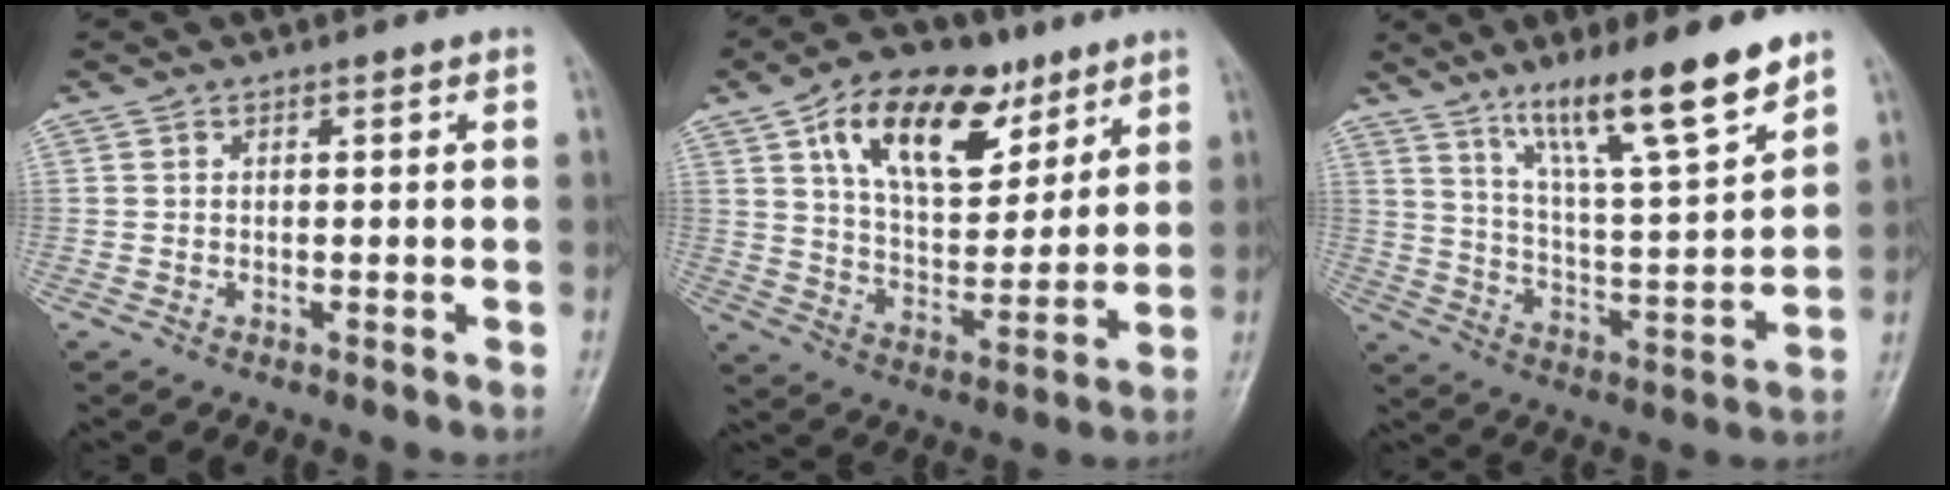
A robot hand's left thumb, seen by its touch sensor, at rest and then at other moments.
{"total": 18.8, "force": [9.8, 10.1, 12.4], "torque": [-0.156, -0.030, 0.170]}
{"total": 17.1, "force": [11.7, 2.4, 12.2], "torque": [-0.186, -0.065, 0.203]}